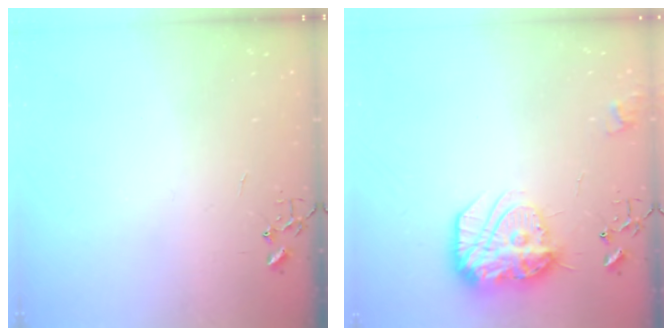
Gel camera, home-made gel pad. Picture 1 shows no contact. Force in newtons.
{"total": 16.5, "press": 16.5, "slide": 1.4}